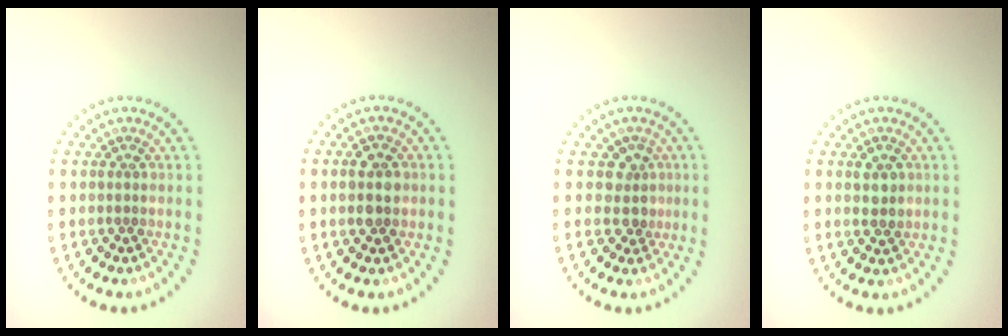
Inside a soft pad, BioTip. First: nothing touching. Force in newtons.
{"total": 2.9, "press": 2.9, "slide": 0.1}
{"total": 2.2, "press": 1.6, "slide": 1.5}
{"total": 1.7, "press": 1.7, "slide": 0.1}